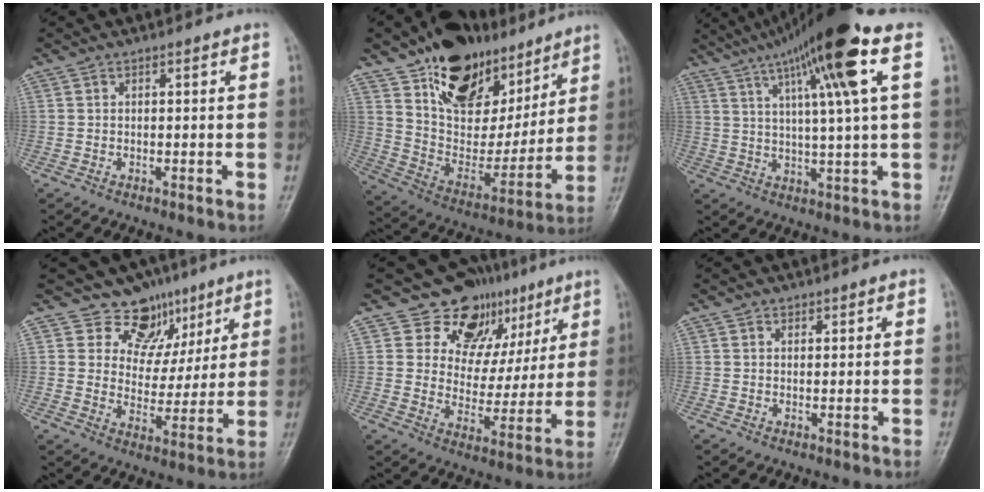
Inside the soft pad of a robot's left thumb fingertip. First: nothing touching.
{"total": 24.3, "force": [15.4, 14.0, 12.6], "torque": [-0.147, -0.059, 0.263]}
{"total": 17.8, "force": [8.0, 1.1, 15.8], "torque": [-0.259, 0.006, 0.128]}
{"total": 10.2, "force": [7.1, 7.2, 1.5], "torque": [0.023, -0.040, 0.111]}
{"total": 14.2, "force": [8.4, 9.9, 5.8], "torque": [-0.020, -0.028, 0.129]}
{"total": 1.0, "force": [0.6, 0.7, 0.2], "torque": [0.008, -0.003, 0.008]}